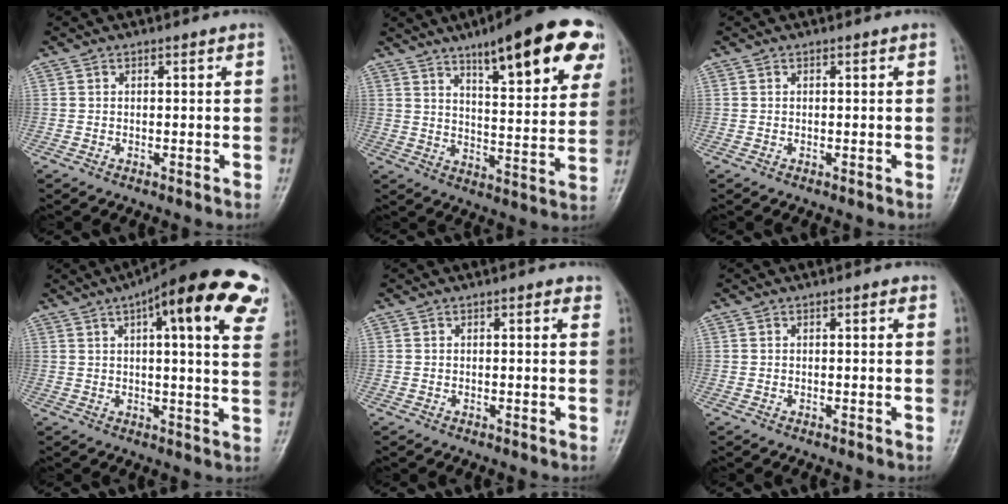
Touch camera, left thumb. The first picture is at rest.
{"total": 21.0, "force": [11.4, 5.5, 16.8], "torque": [-0.198, -0.030, 0.160]}
{"total": 0.0}
{"total": 22.8, "force": [11.6, 6.1, 18.7], "torque": [-0.238, -0.001, 0.137]}
{"total": 1.5, "force": [0.8, 0.5, 1.2], "torque": [-0.014, -0.001, 0.007]}
{"total": 1.1, "force": [0.5, 0.3, 0.9], "torque": [-0.014, 0.001, 0.004]}